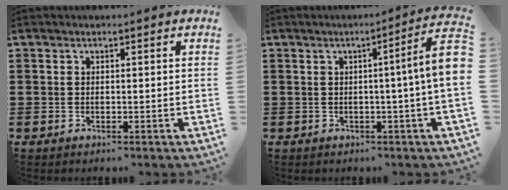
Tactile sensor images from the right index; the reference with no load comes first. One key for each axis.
{"total": 7.3, "fx": 0.5, "fy": -0.4, "fz": 7.3, "tx": -0.104, "ty": -0.021, "tz": 0.002}